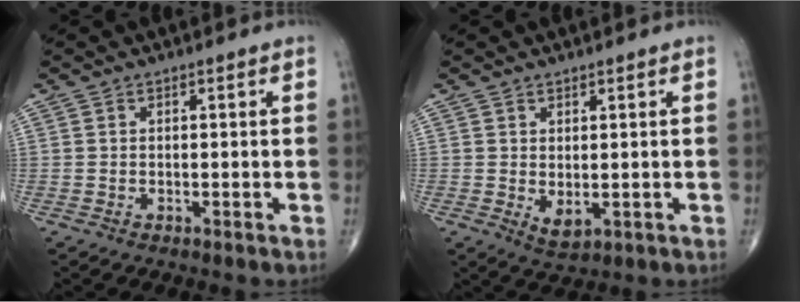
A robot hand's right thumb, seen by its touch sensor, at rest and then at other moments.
{"total": 2.9, "force": [-0.1, 1.5, 2.5], "torque": [-0.037, -0.007, 0.009]}